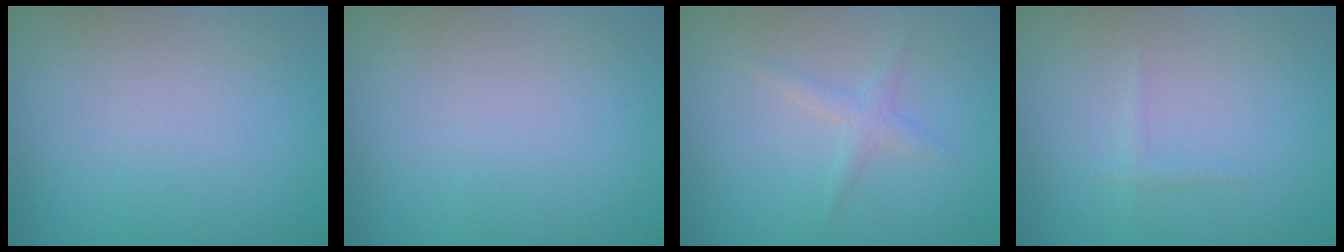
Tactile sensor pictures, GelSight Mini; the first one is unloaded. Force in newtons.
{"total": 0.0}
{"total": 1.3, "press": 1.3, "slide": 0.0}
{"total": 0.6, "press": 0.6, "slide": 0.0}